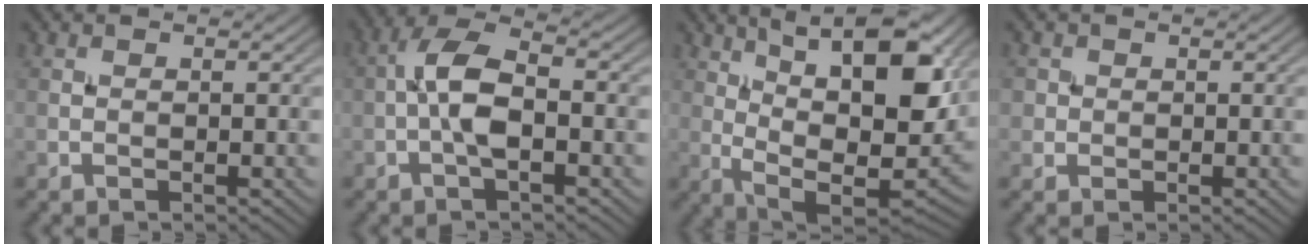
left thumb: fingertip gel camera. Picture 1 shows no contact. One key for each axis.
{"total": 6.1, "fx": -1.1, "fy": 2.4, "fz": 5.5, "tx": -0.109, "ty": 0.016, "tz": -0.032}
{"total": 16.2, "fx": 5.8, "fy": 6.9, "fz": 13.4, "tx": -0.222, "ty": -0.003, "tz": 0.099}
{"total": 1.5, "fx": 0.3, "fy": 1.5, "fz": 0.2, "tx": 0.000, "ty": -0.004, "tz": 0.004}